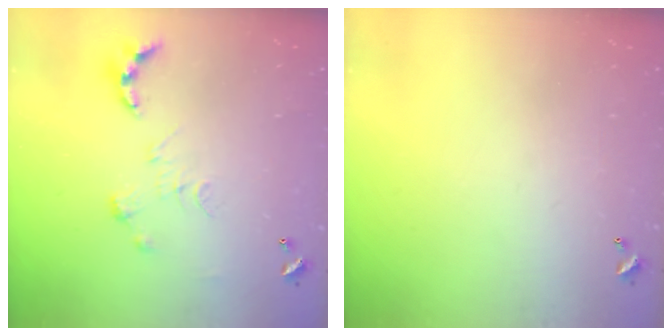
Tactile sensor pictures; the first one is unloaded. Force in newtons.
{"total": 0.0}